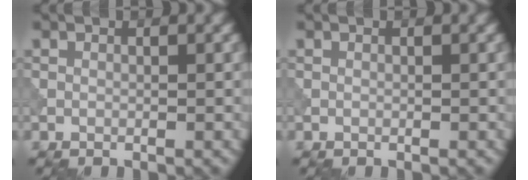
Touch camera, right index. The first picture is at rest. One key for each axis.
{"total": 0.0}